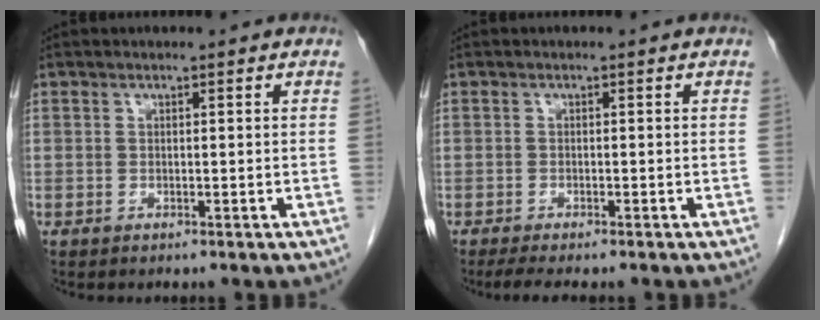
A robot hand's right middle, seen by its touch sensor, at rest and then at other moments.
{"total": 4.5, "force": [-3.7, 0.7, 2.5], "torque": [-0.038, -0.013, -0.053]}